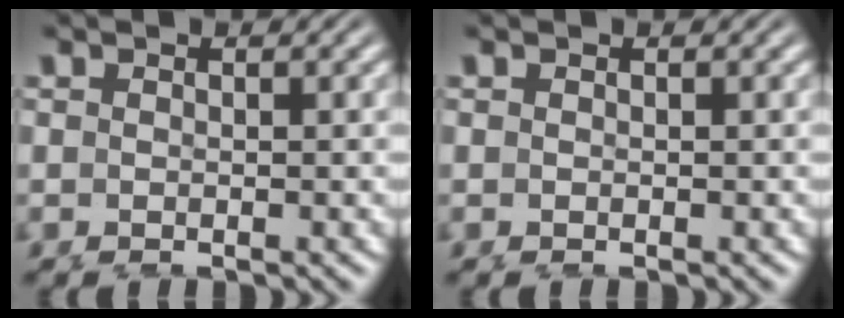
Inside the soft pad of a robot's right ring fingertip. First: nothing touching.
{"total": 0.0}